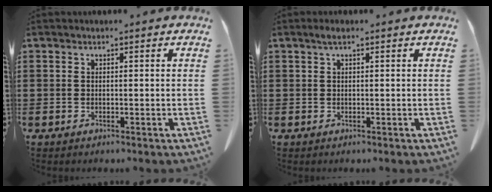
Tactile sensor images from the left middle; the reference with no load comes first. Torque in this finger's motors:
{"motor_torque": [0.29, 0.31, 0.01, 0.01]}